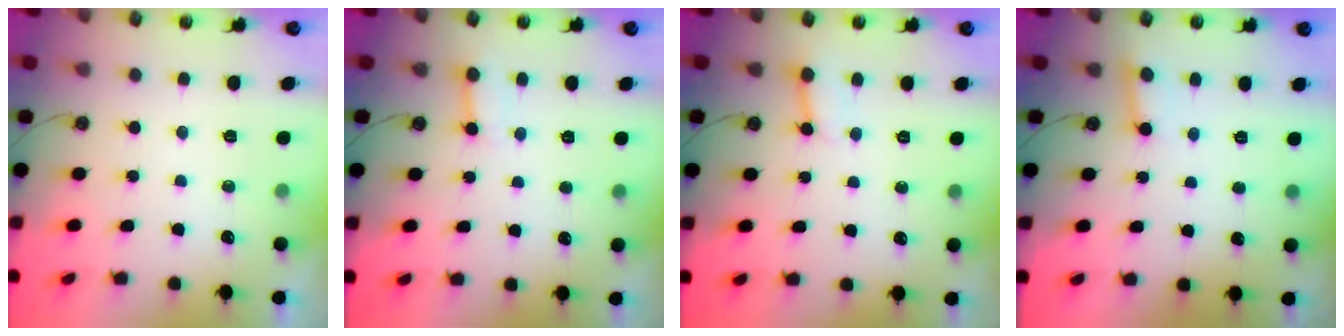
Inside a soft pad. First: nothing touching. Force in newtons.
{"total": 4.2, "press": 4.2, "slide": 0.6}
{"total": 2.9, "press": 2.9, "slide": 0.4}
{"total": 2.5, "press": 2.5, "slide": 0.4}